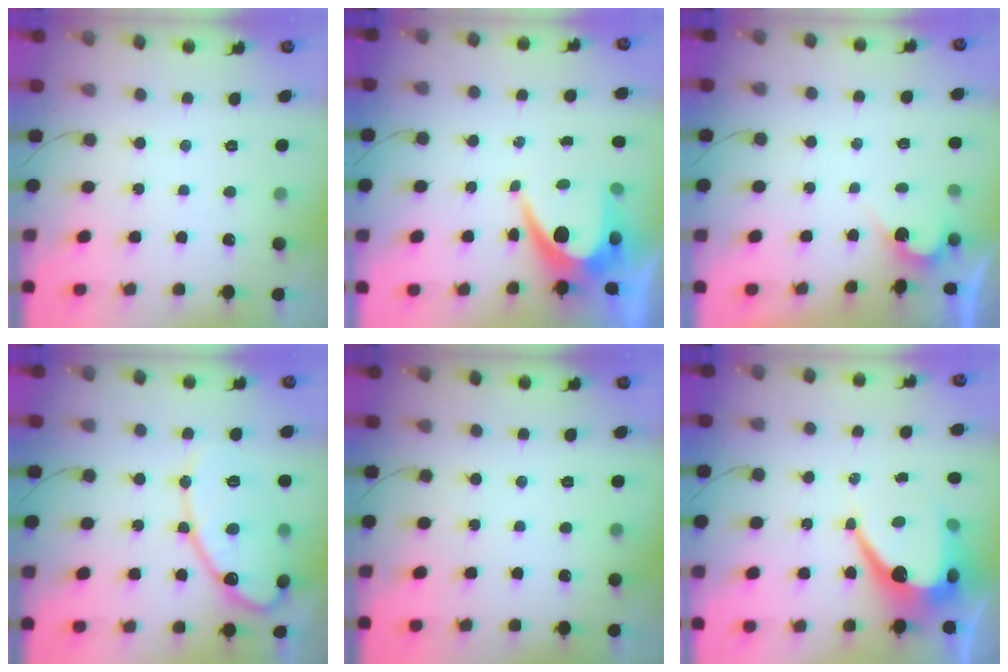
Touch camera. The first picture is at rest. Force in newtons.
{"total": 8.0, "press": 7.9, "slide": 0.7}
{"total": 2.7, "press": 2.7, "slide": 0.1}
{"total": 17.7, "press": 17.6, "slide": 1.4}
{"total": 0.0}
{"total": 12.3, "press": 12.2, "slide": 0.7}